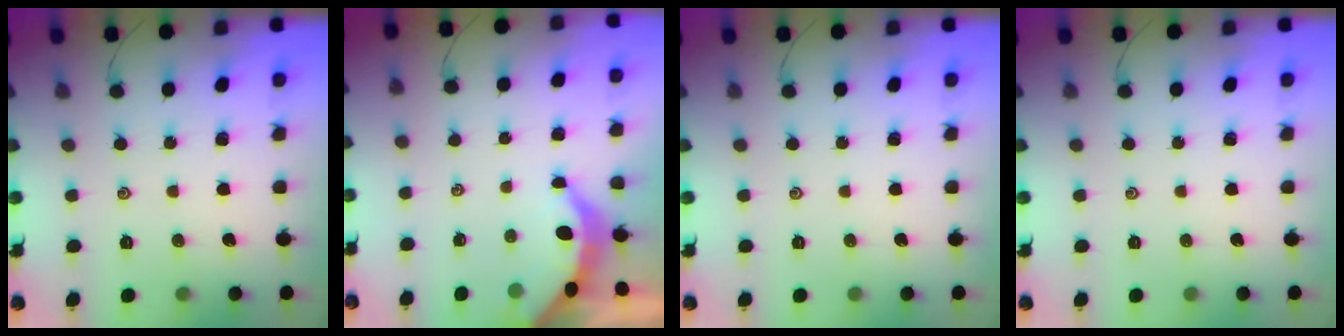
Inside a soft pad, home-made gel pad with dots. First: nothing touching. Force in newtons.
{"total": 3.7, "press": 3.6, "slide": 0.5}
{"total": 0.0}
{"total": 0.0}